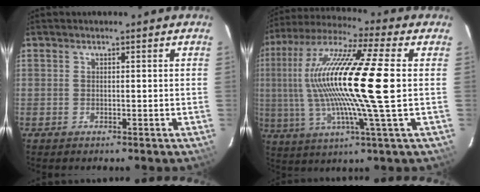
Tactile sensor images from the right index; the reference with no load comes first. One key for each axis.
{"total": 20.9, "fx": 1.3, "fy": 0.5, "fz": 20.9, "tx": -0.394, "ty": 0.006, "tz": 0.011}